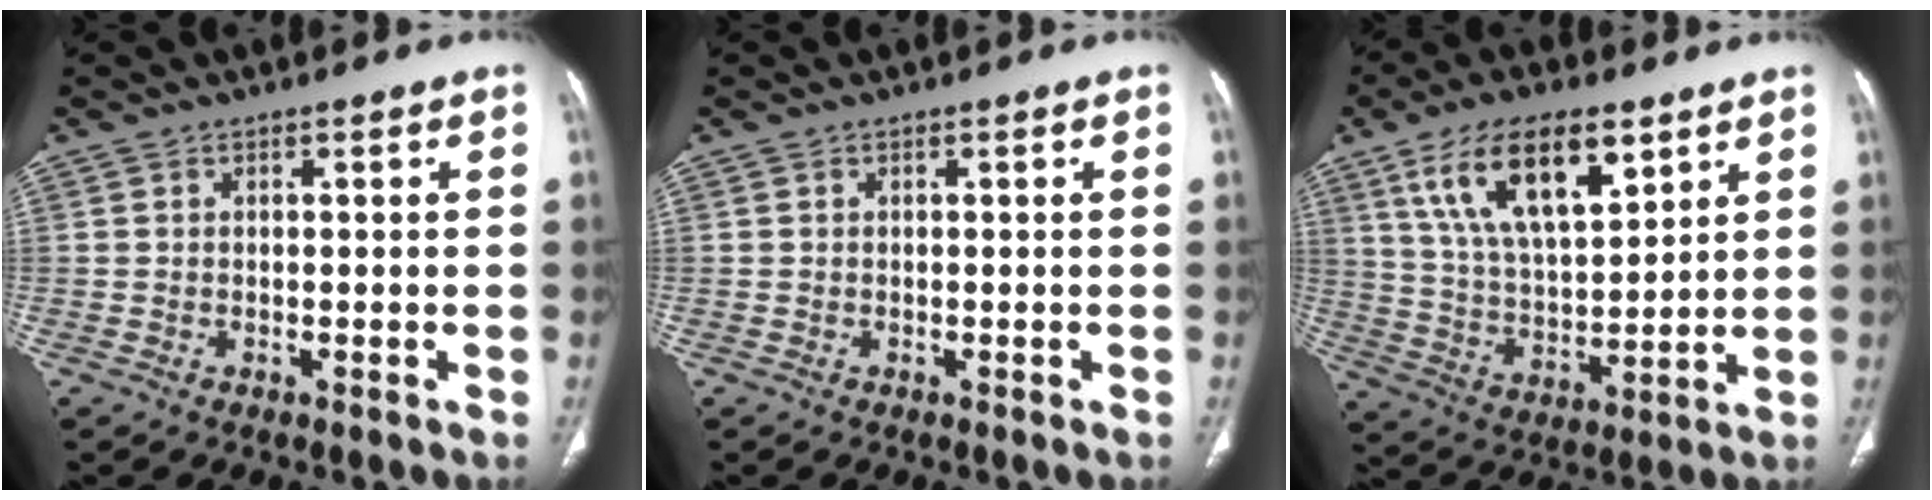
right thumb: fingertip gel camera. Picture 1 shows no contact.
{"total": 0.0}
{"total": 17.4, "force": [9.0, 7.6, 12.8], "torque": [-0.203, -0.030, 0.171]}